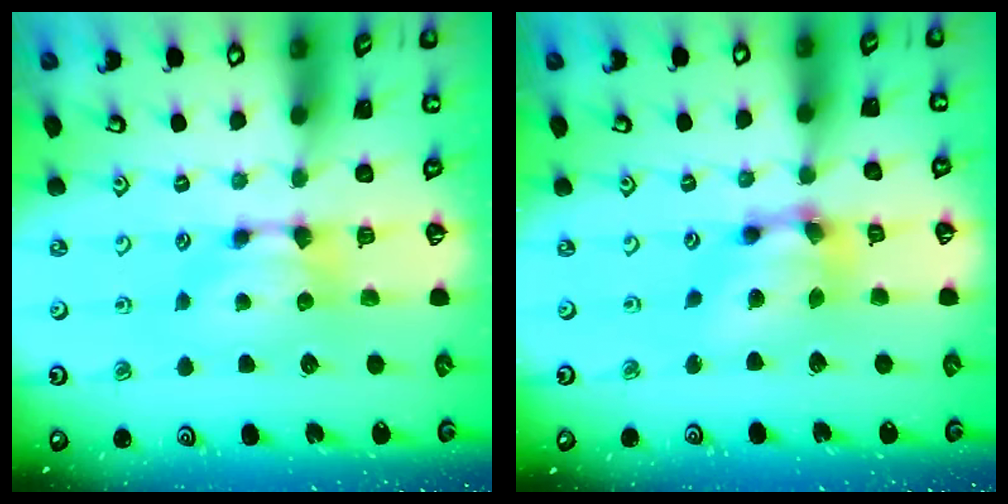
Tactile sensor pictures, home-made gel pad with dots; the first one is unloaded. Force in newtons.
{"total": 6.2, "press": 5.8, "slide": 2.1}